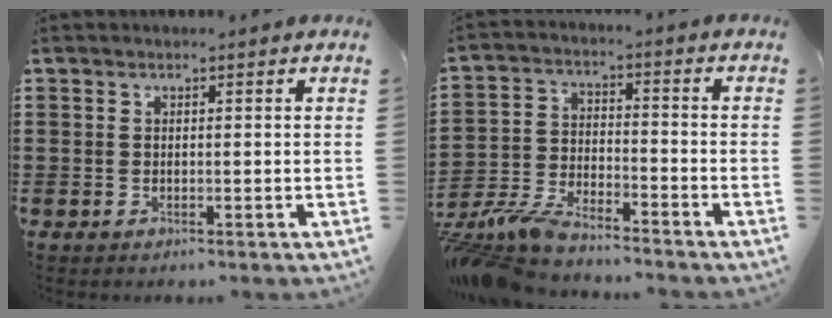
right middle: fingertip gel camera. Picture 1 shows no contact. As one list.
[{"total": 7.4, "force": [-7.1, 0.8, 1.8], "torque": [-0.056, 0.000, -0.145]}]